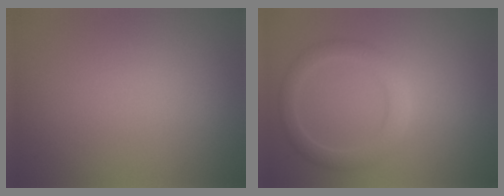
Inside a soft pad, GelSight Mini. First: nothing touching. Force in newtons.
{"total": 2.8, "press": 2.8, "slide": 0.1}